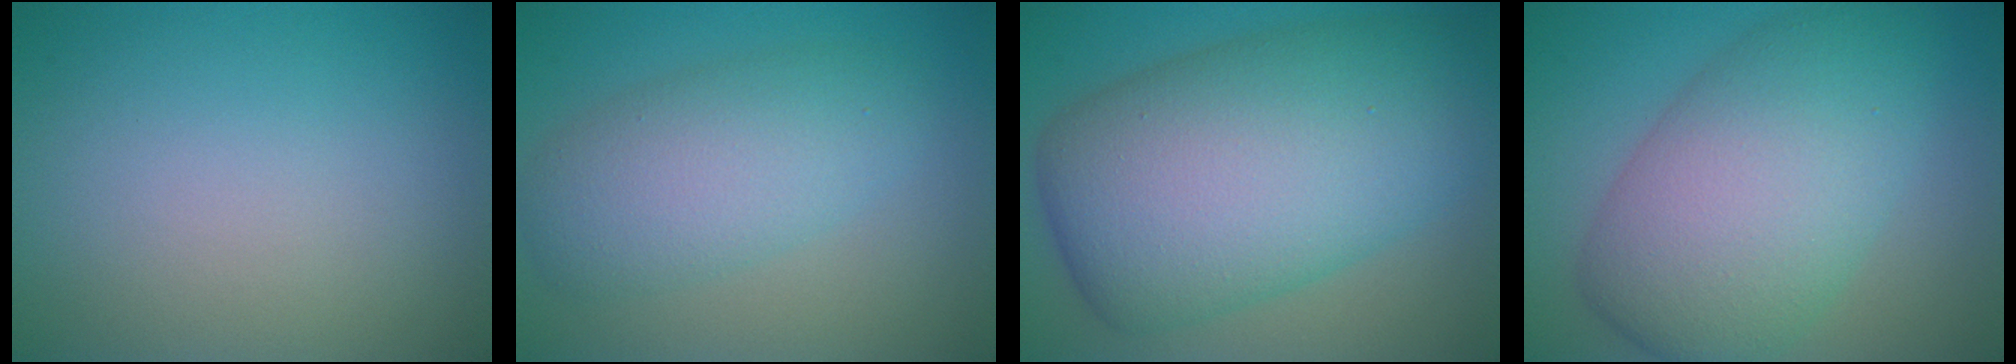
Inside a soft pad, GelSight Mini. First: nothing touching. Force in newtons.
{"total": 5.4, "press": 5.4, "slide": 0.1}
{"total": 13.7, "press": 13.7, "slide": 0.3}
{"total": 9.8, "press": 9.8, "slide": 0.1}